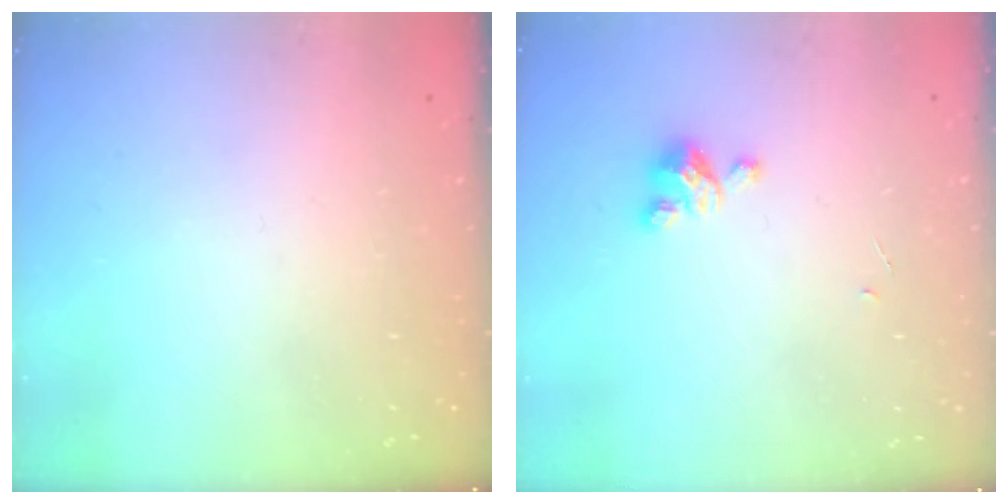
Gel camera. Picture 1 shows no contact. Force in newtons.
{"total": 3.9, "press": 3.9, "slide": 0.2}